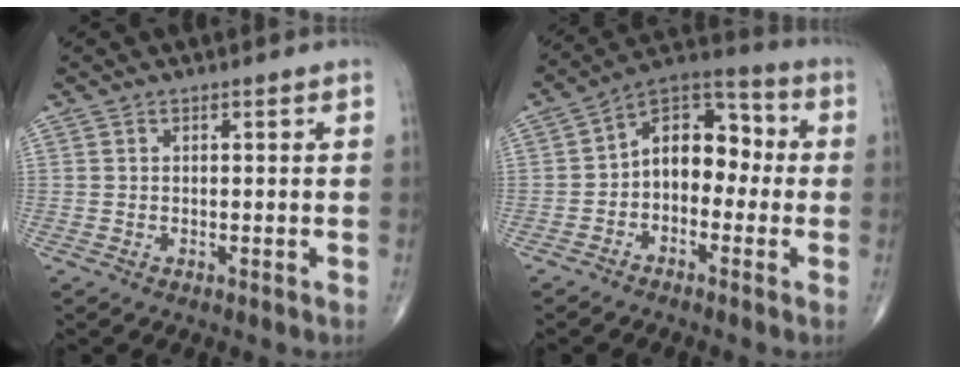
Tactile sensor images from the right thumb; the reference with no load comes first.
{"total": 11.1, "force": [-1.1, 7.5, 8.1], "torque": [-0.089, 0.045, -0.039]}